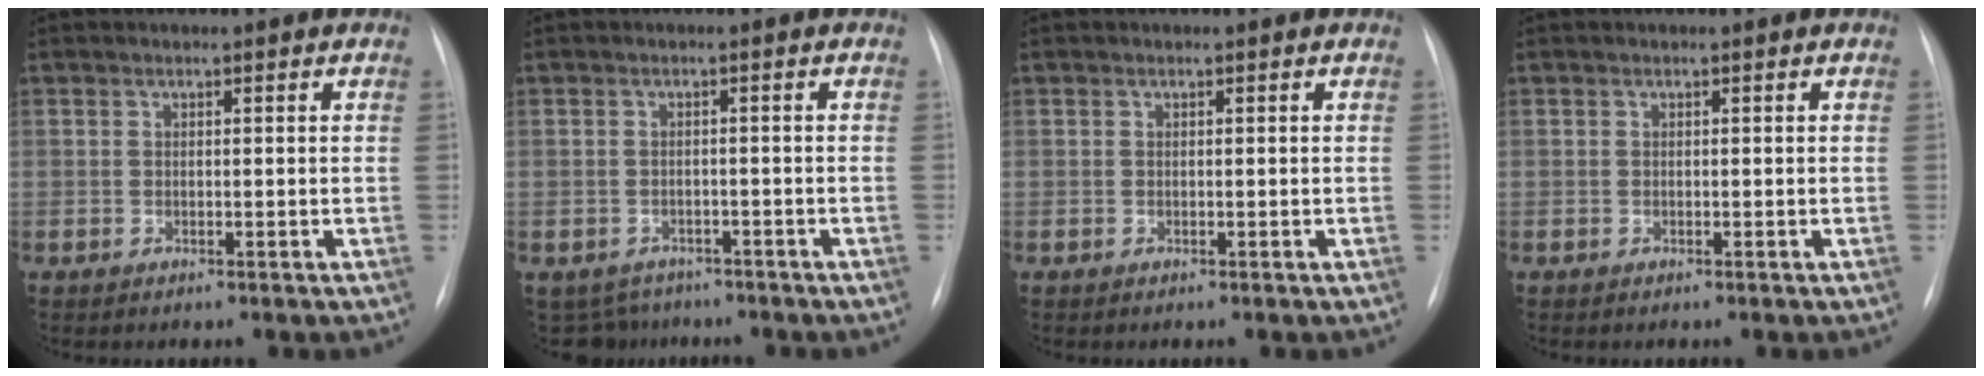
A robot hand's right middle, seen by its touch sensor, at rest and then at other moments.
{"total": 5.0, "force": [-4.1, 2.8, -0.3], "torque": [0.006, 0.007, -0.056]}
{"total": 0.0}
{"total": 0.0}